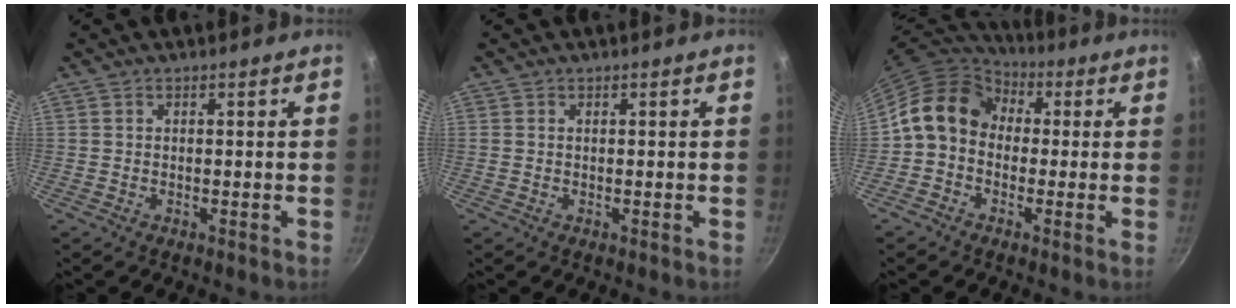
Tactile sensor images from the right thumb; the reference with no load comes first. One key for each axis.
{"total": 0.0}
{"total": 12.4, "fx": 0.8, "fy": 10.0, "fz": 7.2, "tx": -0.103, "ty": 0.037, "tz": -0.010}